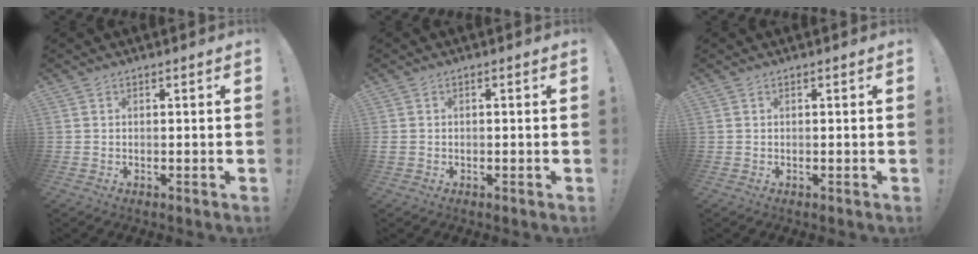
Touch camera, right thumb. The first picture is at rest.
{"total": 1.2, "force": [-0.7, 0.7, 0.7], "torque": [-0.013, 0.004, -0.011]}
{"total": 0.0}